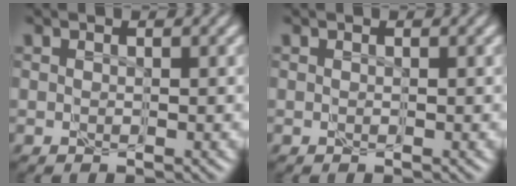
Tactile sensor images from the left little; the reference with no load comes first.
{"total": 0.0}